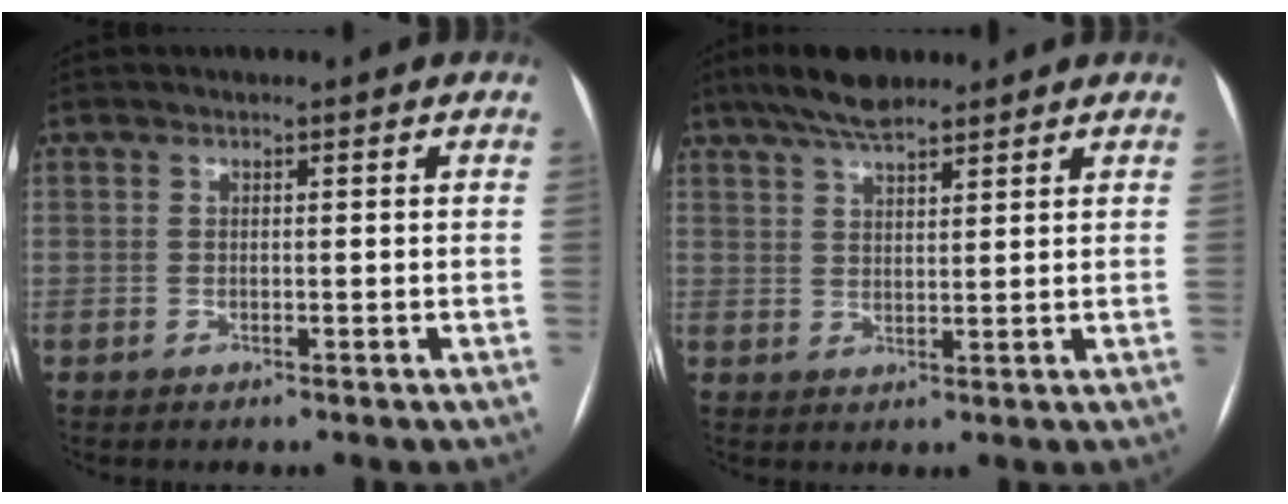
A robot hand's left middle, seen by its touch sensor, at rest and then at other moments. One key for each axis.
{"total": 6.8, "fx": 5.4, "fy": 1.6, "fz": 3.8, "tx": -0.073, "ty": 0.018, "tz": 0.097}